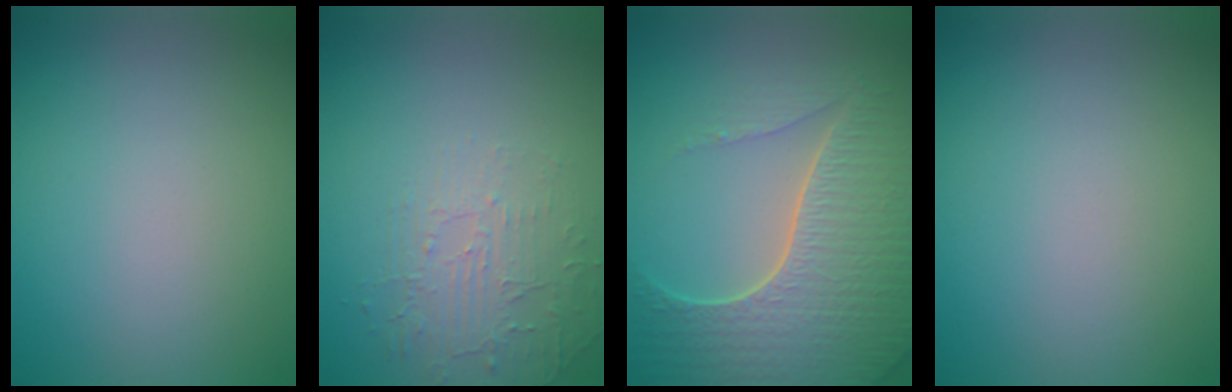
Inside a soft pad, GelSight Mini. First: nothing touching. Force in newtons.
{"total": 1.9, "press": 1.0, "slide": 1.6}
{"total": 7.5, "press": 5.6, "slide": 5.1}
{"total": 0.0}